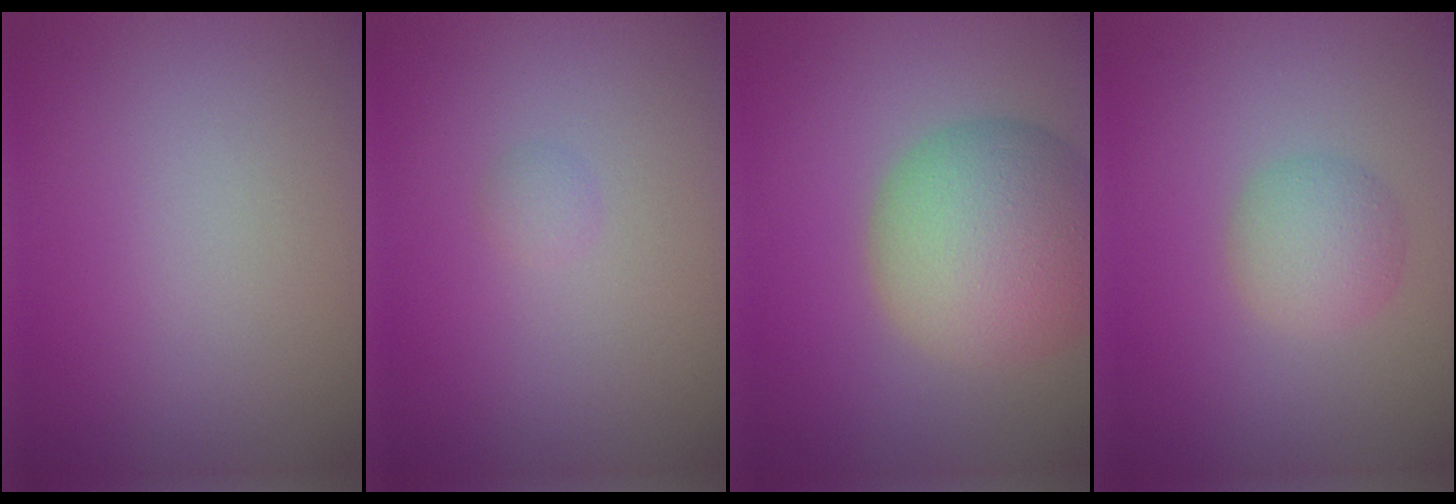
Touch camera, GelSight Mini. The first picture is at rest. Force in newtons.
{"total": 0.7, "press": 0.7, "slide": 0.0}
{"total": 9.1, "press": 9.1, "slide": 0.6}
{"total": 2.7, "press": 2.7, "slide": 0.1}